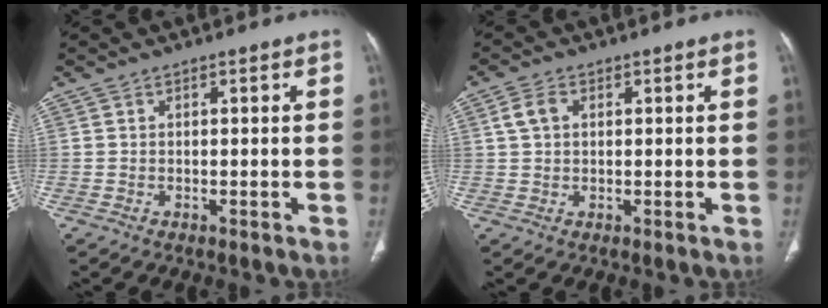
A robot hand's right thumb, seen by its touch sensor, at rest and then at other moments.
{"total": 3.2, "force": [0.7, 2.3, 2.2], "torque": [-0.049, 0.010, 0.013]}